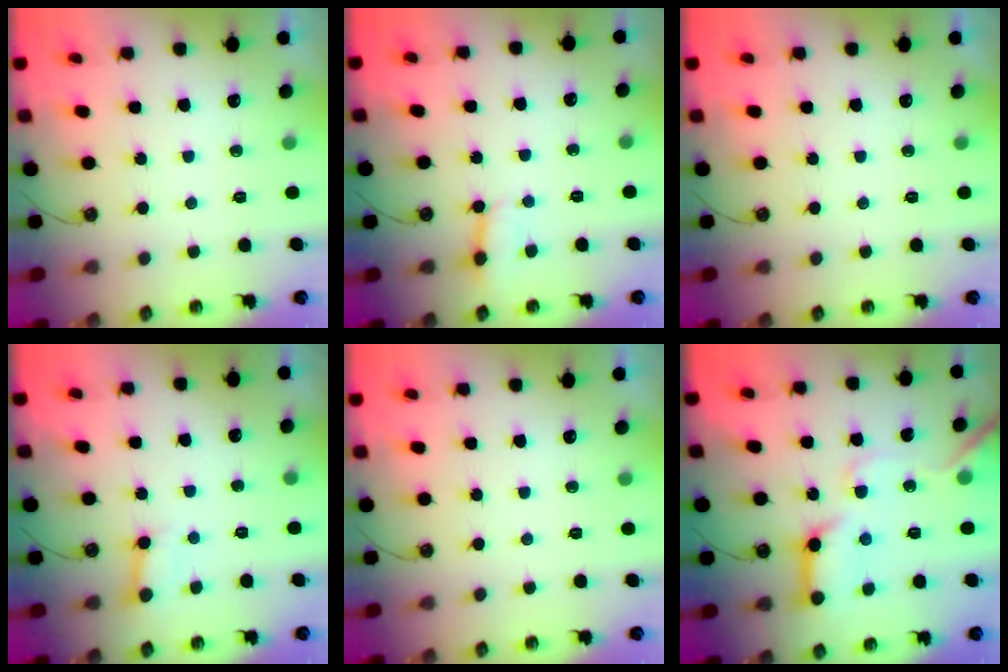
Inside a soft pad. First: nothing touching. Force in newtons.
{"total": 3.2, "press": 3.2, "slide": 0.2}
{"total": 0.0}
{"total": 2.7, "press": 2.7, "slide": 0.2}
{"total": 0.0}
{"total": 14.3, "press": 14.1, "slide": 1.8}